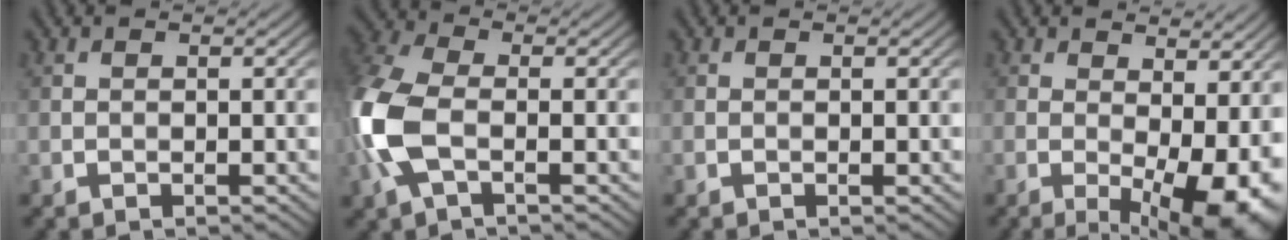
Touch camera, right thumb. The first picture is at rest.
{"total": 10.1, "force": [-1.9, 5.5, 8.2], "torque": [-0.233, -0.002, -0.050]}
{"total": 0.0}
{"total": 11.4, "force": [-0.3, 4.6, 10.4], "torque": [-0.137, -0.004, 0.011]}